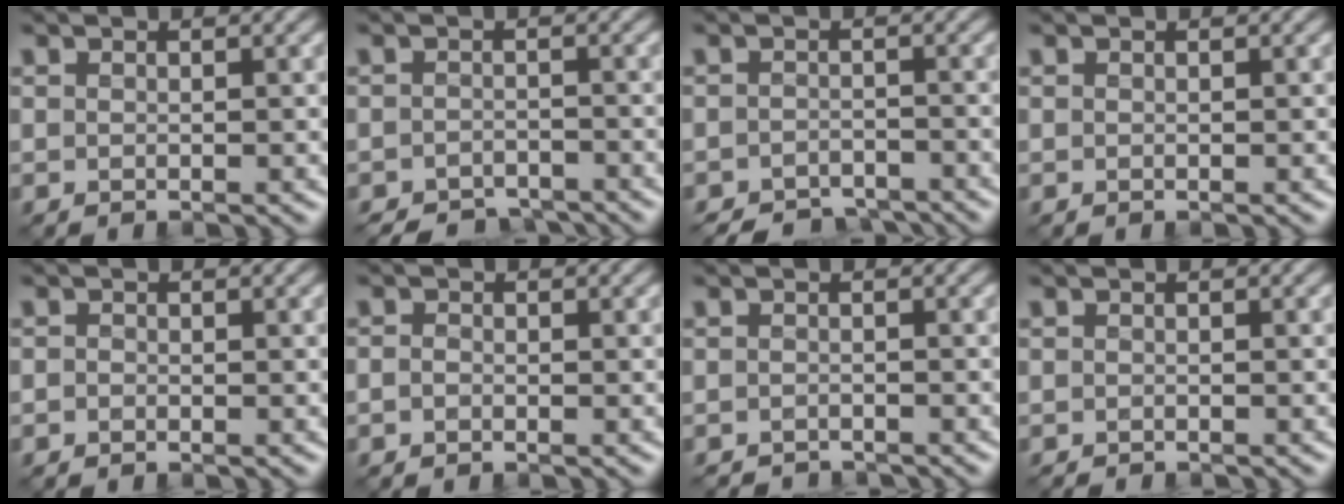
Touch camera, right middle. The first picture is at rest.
{"total": 3.1, "force": [-3.0, 0.9, 0.4], "torque": [0.002, -0.002, -0.052]}
{"total": 3.5, "force": [-3.3, 0.9, 0.6], "torque": [-0.001, -0.003, -0.057]}
{"total": 0.0}
{"total": 0.5, "force": [-0.4, 0.3, 0.1], "torque": [-0.003, -0.002, -0.010]}
{"total": 0.8, "force": [-0.5, 0.5, 0.4], "torque": [-0.009, -0.002, -0.012]}
{"total": 1.3, "force": [-1.3, 0.1, -0.2], "torque": [0.007, 0.000, -0.025]}
{"total": 0.6, "force": [-0.6, -0.1, -0.1], "torque": [-0.001, -0.006, -0.013]}